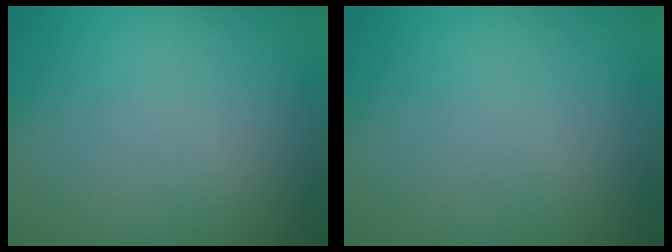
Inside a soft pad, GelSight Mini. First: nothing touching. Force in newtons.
{"total": 0.0}